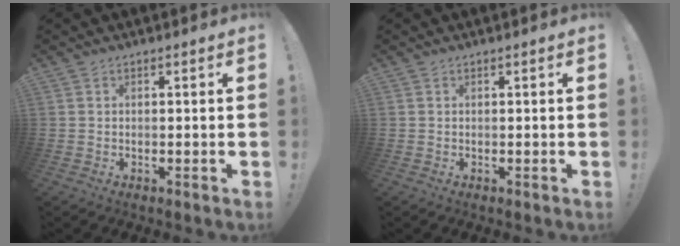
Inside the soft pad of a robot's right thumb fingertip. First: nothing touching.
{"total": 0.0}